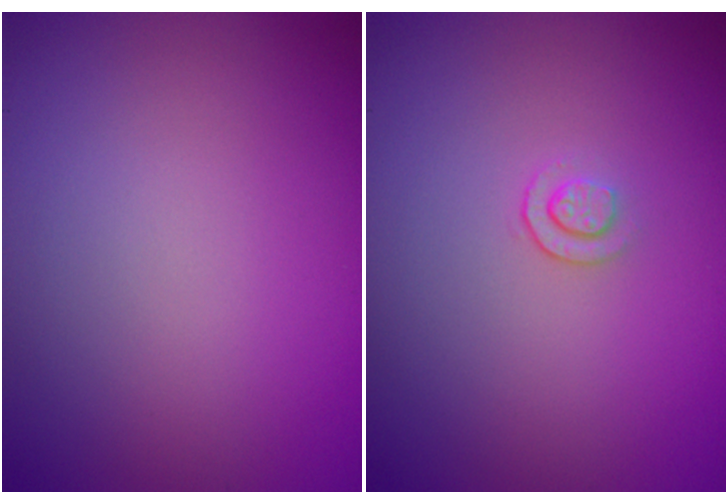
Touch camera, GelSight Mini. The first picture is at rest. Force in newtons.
{"total": 0.9, "press": 0.6, "slide": 0.7}